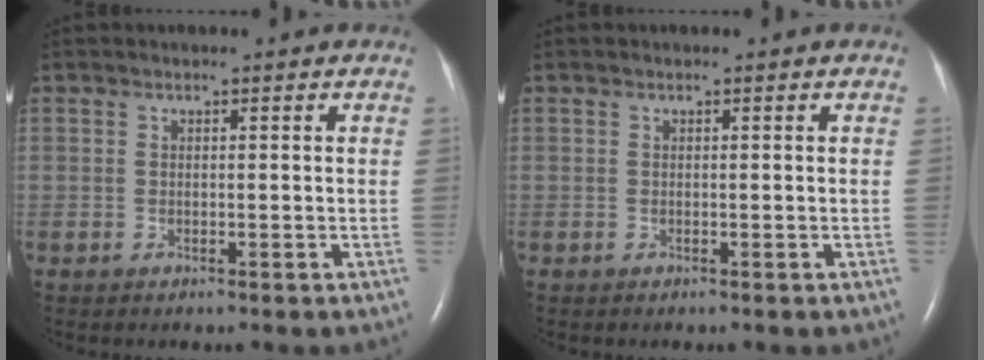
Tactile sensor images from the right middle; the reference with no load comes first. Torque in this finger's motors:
{"motor_torque": [0.12, -0.06, 0.04, -0.01]}